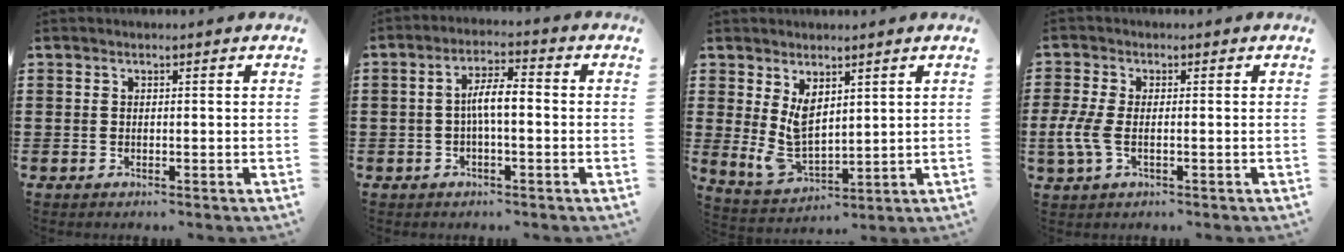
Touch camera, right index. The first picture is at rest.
{"total": 4.9, "force": [-0.5, 1.3, 4.7], "torque": [-0.093, 0.007, -0.014]}
{"total": 6.5, "force": [2.0, 3.8, 4.8], "torque": [-0.112, -0.003, 0.039]}
{"total": 4.3, "force": [-1.2, 2.1, 3.5], "torque": [-0.098, -0.008, -0.031]}